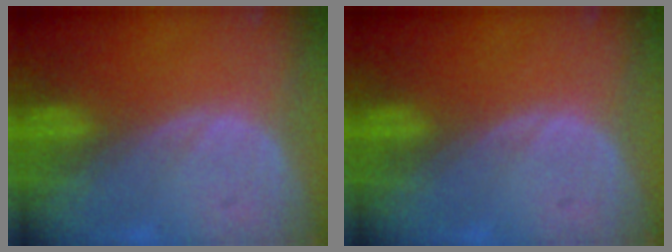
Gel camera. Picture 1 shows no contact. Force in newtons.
{"total": 0.0}